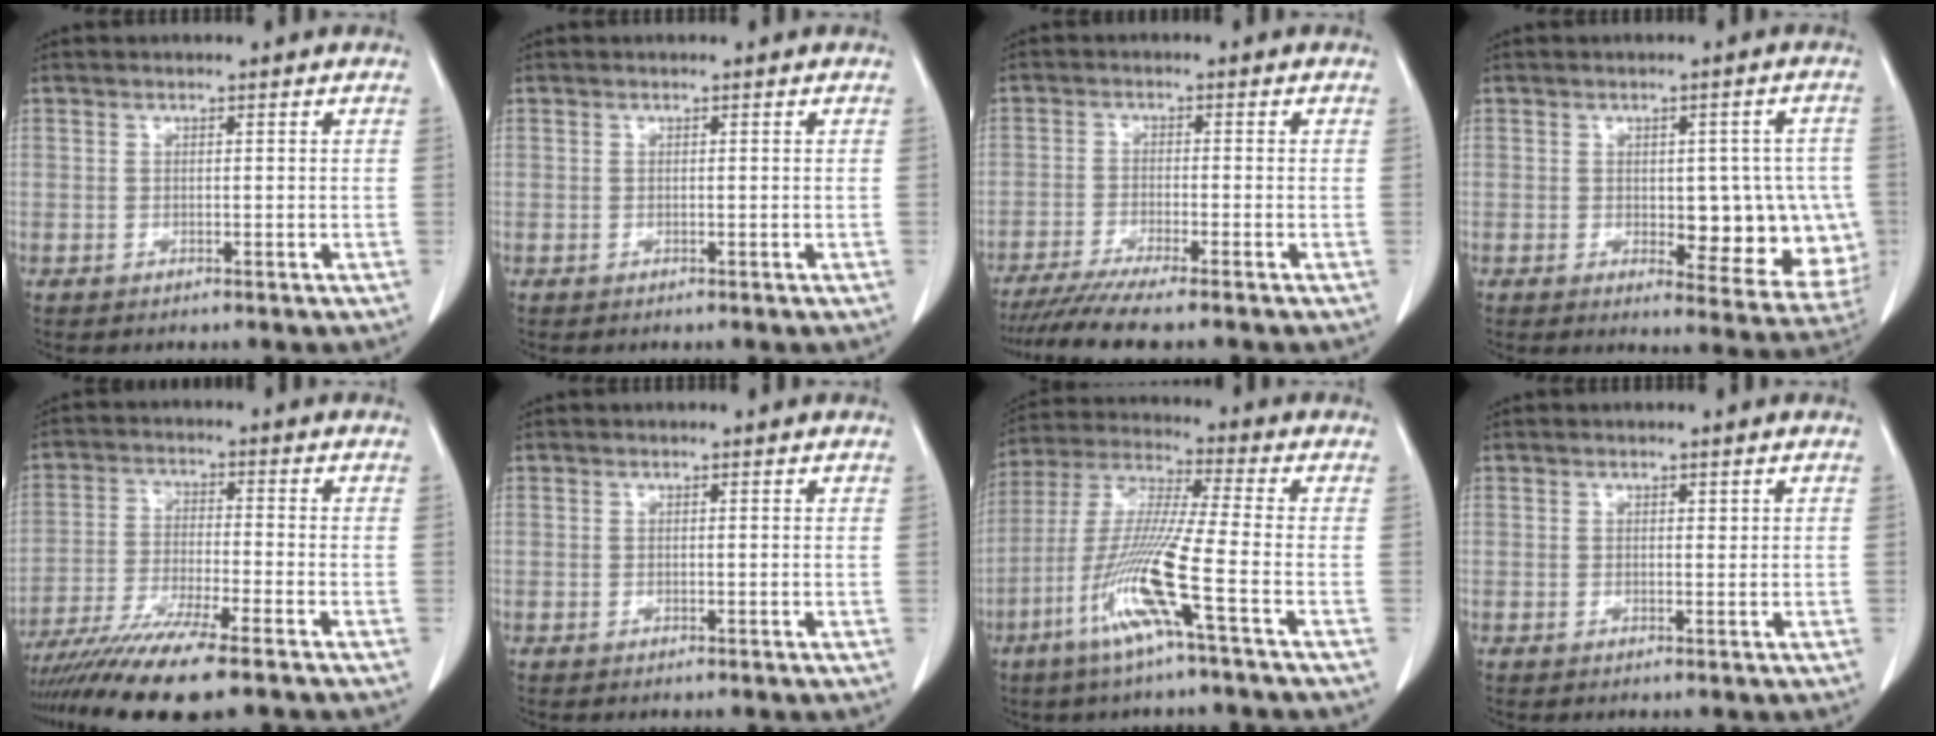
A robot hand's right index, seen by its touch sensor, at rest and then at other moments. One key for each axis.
{"total": 0.0}
{"total": 7.5, "fx": -6.3, "fy": -0.9, "fz": 3.9, "tx": -0.055, "ty": -0.020, "tz": -0.104}
{"total": 11.6, "fx": -1.0, "fy": 5.4, "fz": 10.2, "tx": -0.104, "ty": 0.008, "tz": 0.004}
{"total": 12.4, "fx": -9.7, "fy": -0.3, "fz": 7.7, "tx": -0.133, "ty": -0.033, "tz": -0.163}
{"total": 0.0}
{"total": 12.6, "fx": -5.4, "fy": -1.2, "fz": 11.4, "tx": -0.233, "ty": -0.011, "tz": -0.110}
{"total": 0.5, "fx": 0.3, "fy": 0.3, "fz": 0.3, "tx": -0.003, "ty": -0.002, "tz": 0.004}